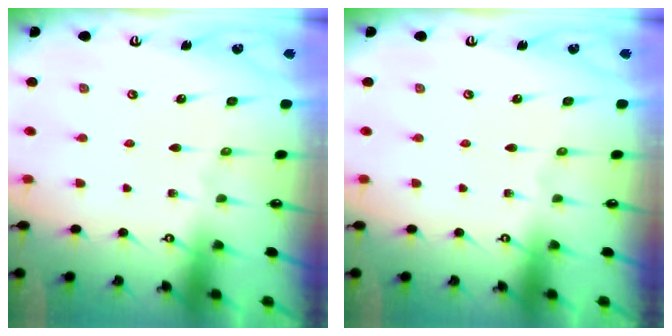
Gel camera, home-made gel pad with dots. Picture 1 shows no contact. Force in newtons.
{"total": 0.0}